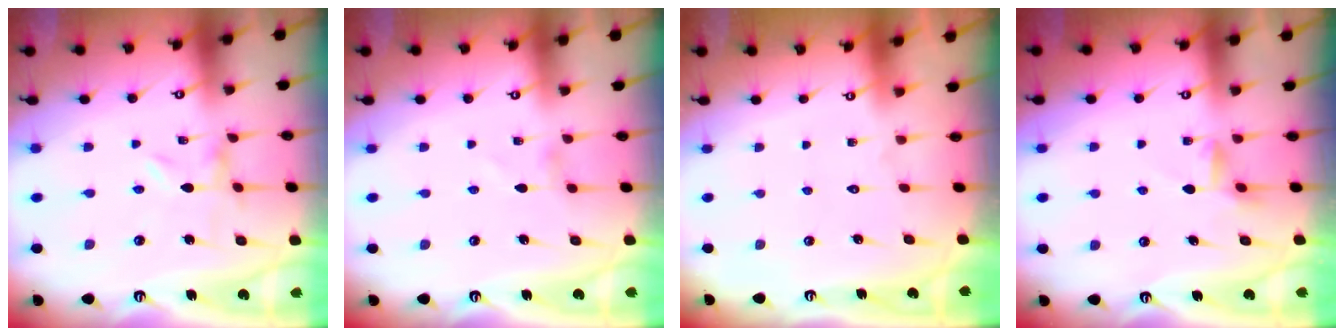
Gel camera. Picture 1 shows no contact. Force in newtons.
{"total": 0.0}
{"total": 1.7, "press": 1.7, "slide": 0.1}
{"total": 4.7, "press": 4.6, "slide": 0.4}